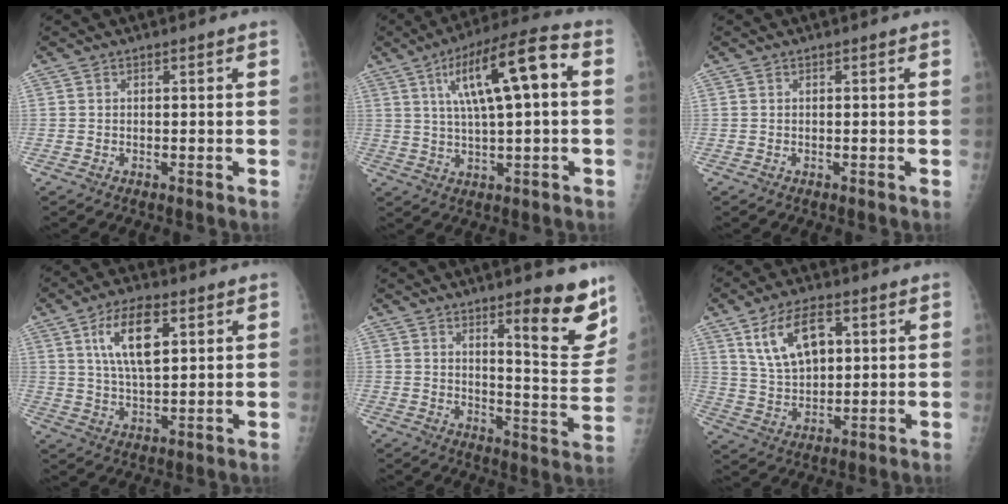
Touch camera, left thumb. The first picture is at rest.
{"total": 15.1, "force": [3.5, 3.7, 14.2], "torque": [-0.241, 0.027, 0.055]}
{"total": 0.0}
{"total": 10.8, "force": [4.1, 4.6, 8.8], "torque": [-0.152, -0.011, 0.079]}
{"total": 14.2, "force": [8.8, 2.9, 10.8], "torque": [-0.103, -0.067, 0.127]}
{"total": 11.6, "force": [4.7, 6.6, 8.2], "torque": [-0.127, -0.013, 0.095]}